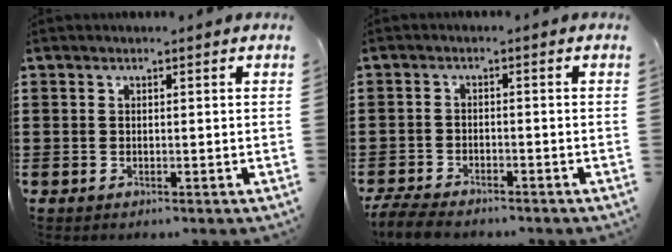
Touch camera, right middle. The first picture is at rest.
{"total": 3.8, "force": [-3.6, 0.6, 1.0], "torque": [-0.031, -0.003, -0.077]}